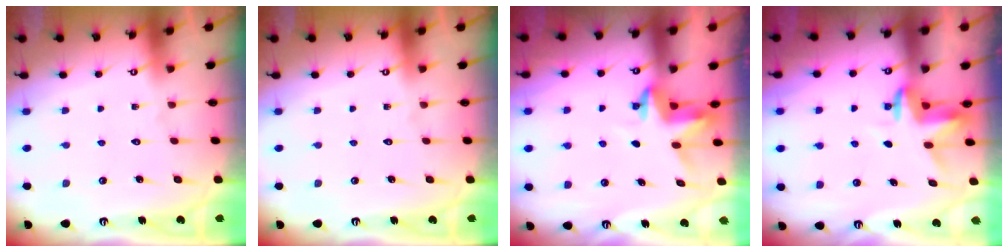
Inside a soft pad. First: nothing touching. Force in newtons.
{"total": 0.0}
{"total": 3.9, "press": 3.9, "slide": 0.3}
{"total": 3.4, "press": 3.4, "slide": 0.2}